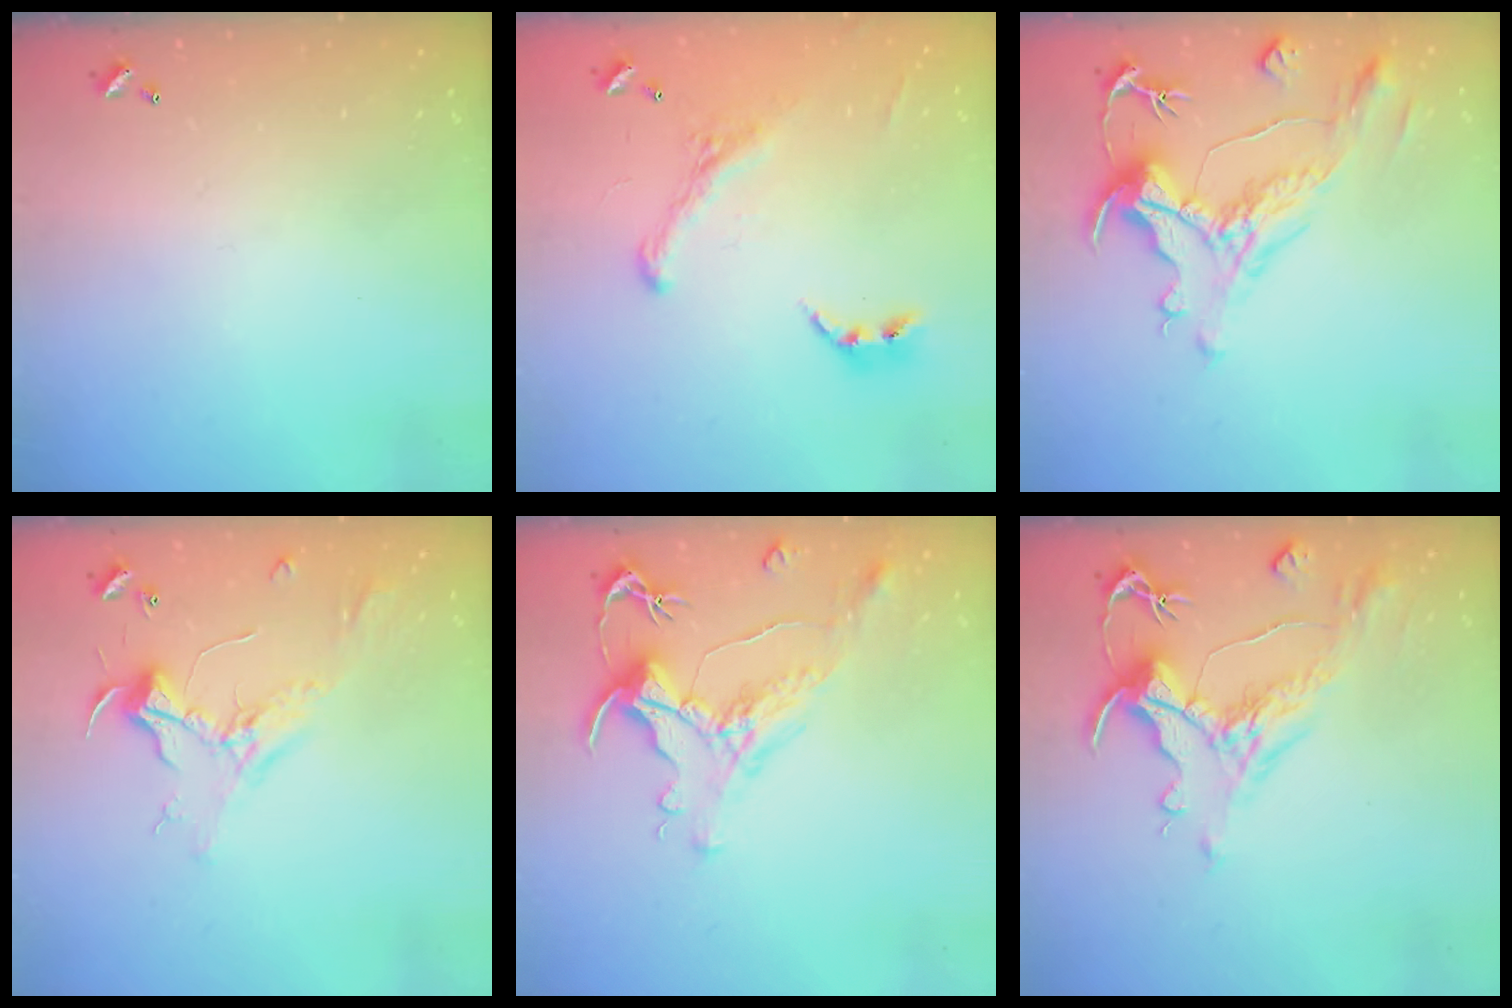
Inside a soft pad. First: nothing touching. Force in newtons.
{"total": 2.9, "press": 2.7, "slide": 1.2}
{"total": 1.6, "press": 0.6, "slide": 1.5}
{"total": 2.4, "press": 2.3, "slide": 0.8}
{"total": 1.6, "press": 1.0, "slide": 1.3}
{"total": 2.0, "press": 1.5, "slide": 1.4}